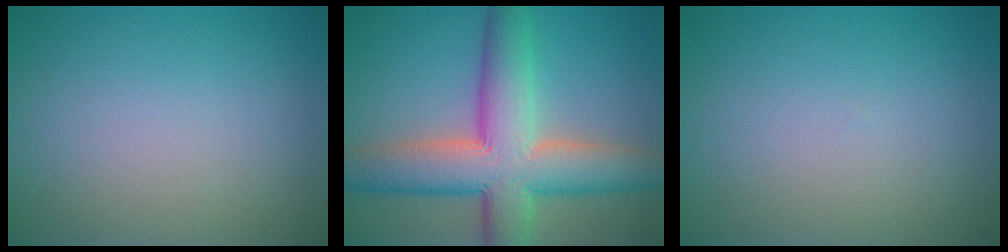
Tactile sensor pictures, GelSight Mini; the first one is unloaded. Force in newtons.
{"total": 10.4, "press": 10.4, "slide": 0.6}
{"total": 0.0}